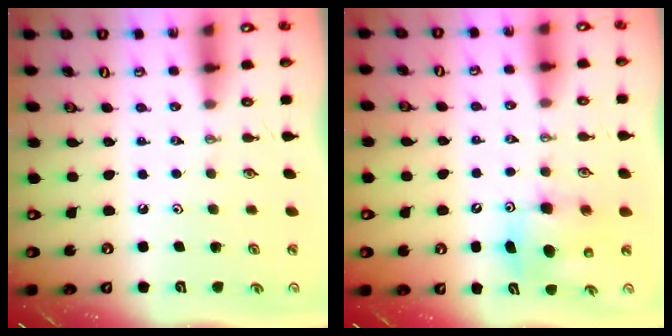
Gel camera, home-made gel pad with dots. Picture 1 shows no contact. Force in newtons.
{"total": 8.0, "press": 7.8, "slide": 1.6}